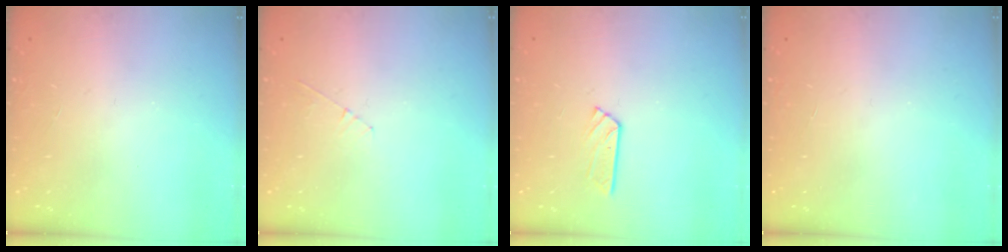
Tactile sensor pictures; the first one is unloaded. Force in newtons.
{"total": 3.6, "press": 3.5, "slide": 0.4}
{"total": 3.4, "press": 3.4, "slide": 0.3}
{"total": 0.0}